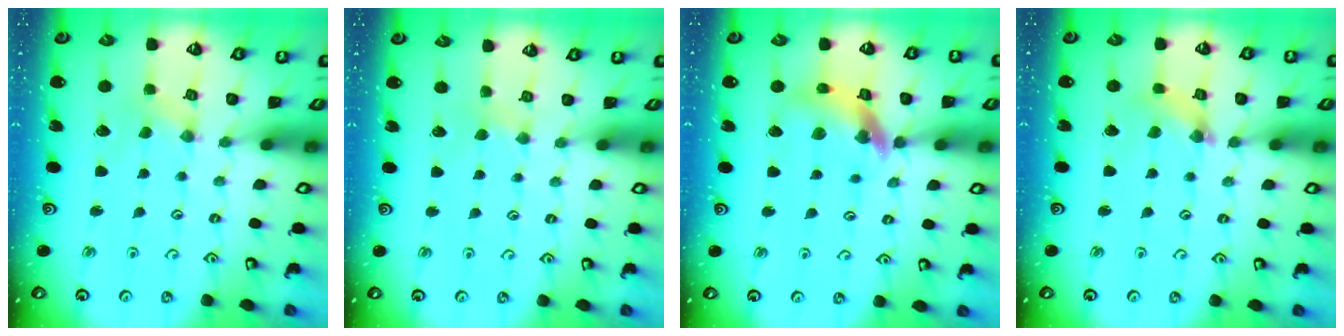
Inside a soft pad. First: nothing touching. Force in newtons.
{"total": 2.0, "press": 2.0, "slide": 0.3}
{"total": 12.5, "press": 12.5, "slide": 1.4}
{"total": 2.5, "press": 2.4, "slide": 0.4}